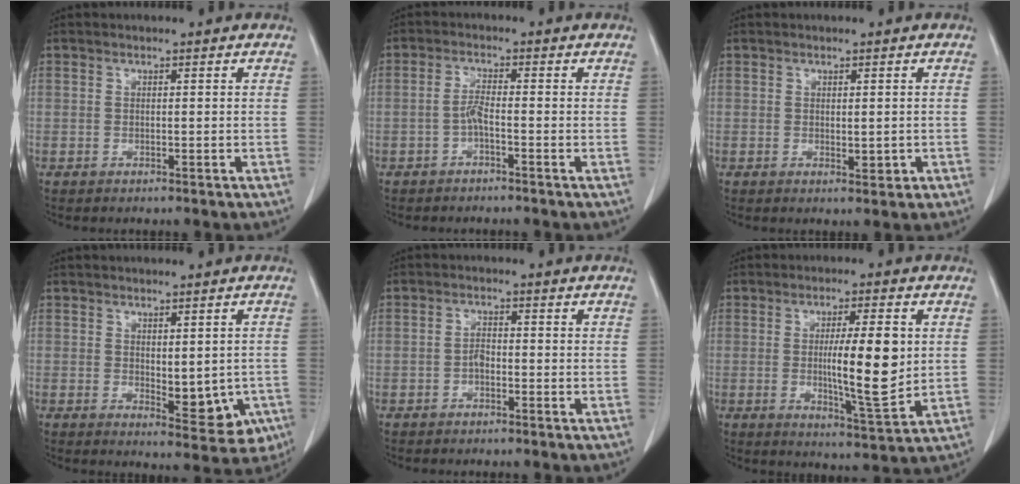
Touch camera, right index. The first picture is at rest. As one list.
[{"total": 2.2, "force": [-0.9, 0.1, 2.0], "torque": [-0.038, 0.003, -0.021]}, {"total": 1.9, "force": [-0.3, 0.7, 1.7], "torque": [-0.026, -0.005, 0.002]}, {"total": 7.7, "force": [-1.3, 3.4, 6.8], "torque": [-0.065, -0.012, -0.007]}, {"total": 1.4, "force": [-0.6, 0.6, 1.1], "torque": [-0.019, 0.006, -0.011]}, {"total": 10.4, "force": [0.8, 1.3, 10.3], "torque": [-0.165, -0.014, 0.015]}]